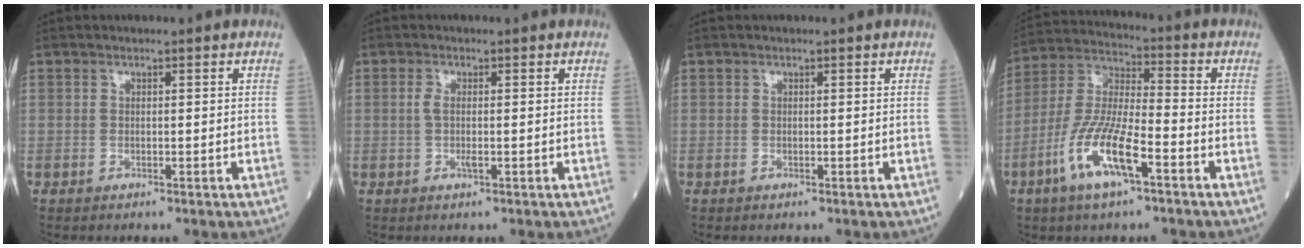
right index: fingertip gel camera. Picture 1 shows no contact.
{"total": 1.9, "force": [-0.1, 0.5, 1.8], "torque": [-0.041, -0.001, -0.003]}
{"total": 0.0}
{"total": 12.1, "force": [-5.6, 2.3, 10.5], "torque": [-0.218, -0.005, -0.109]}